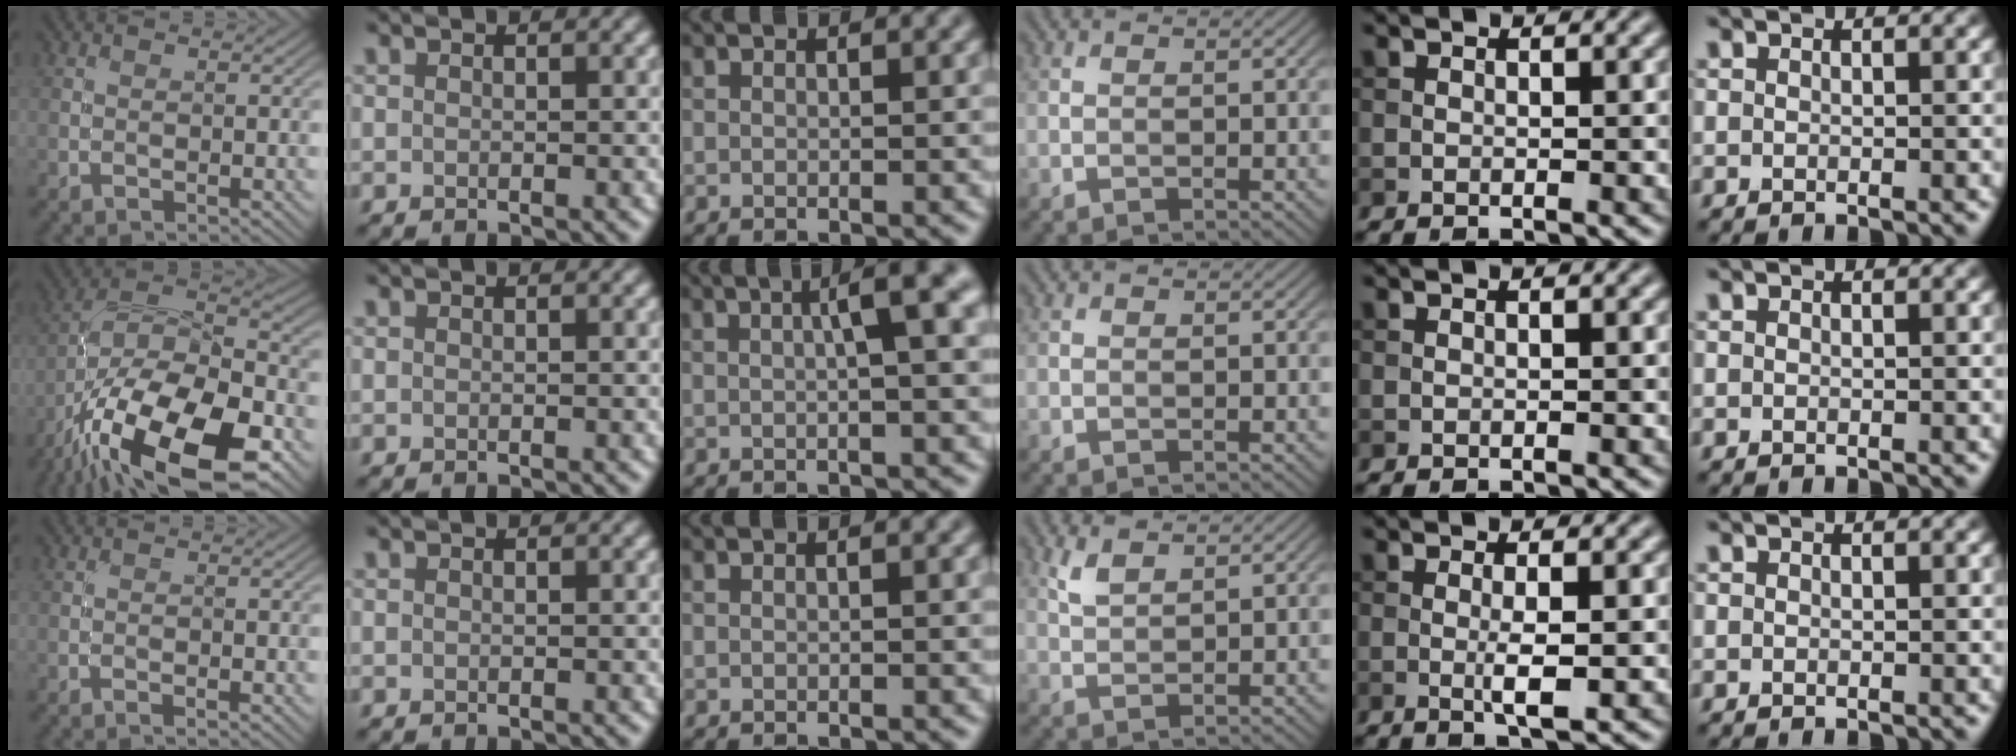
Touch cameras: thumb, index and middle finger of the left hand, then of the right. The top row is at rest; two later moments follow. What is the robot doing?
{"motion": "unscrew", "object": "medicine bottle"}